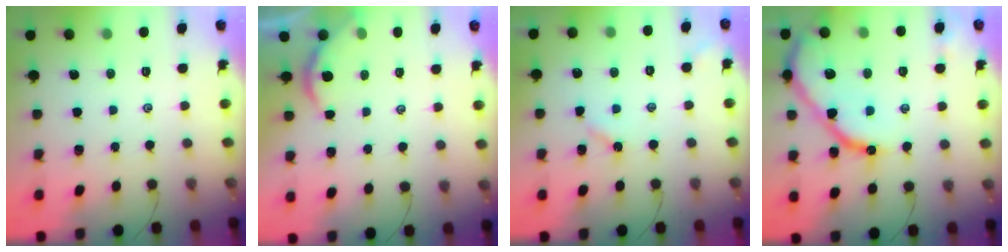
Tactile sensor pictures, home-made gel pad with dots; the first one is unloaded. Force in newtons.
{"total": 2.2, "press": 2.2, "slide": 0.2}
{"total": 3.5, "press": 3.5, "slide": 0.5}
{"total": 17.2, "press": 17.1, "slide": 1.6}